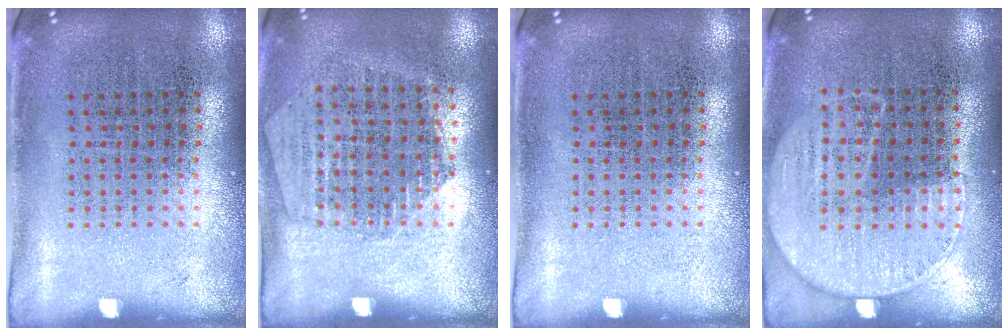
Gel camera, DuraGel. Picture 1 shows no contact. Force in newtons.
{"total": 1.4, "press": 1.3, "slide": 0.4}
{"total": 0.0}
{"total": 1.2, "press": 1.0, "slide": 0.6}